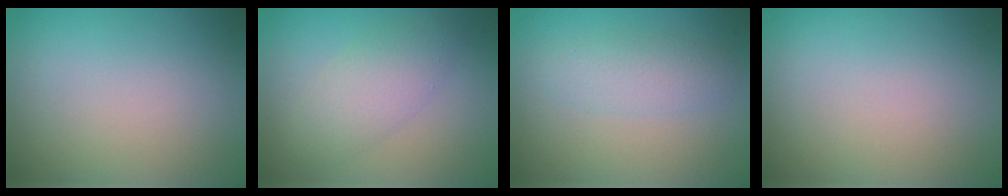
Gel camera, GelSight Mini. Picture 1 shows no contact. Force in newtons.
{"total": 3.4, "press": 3.4, "slide": 0.1}
{"total": 2.4, "press": 2.4, "slide": 0.0}
{"total": 0.0}